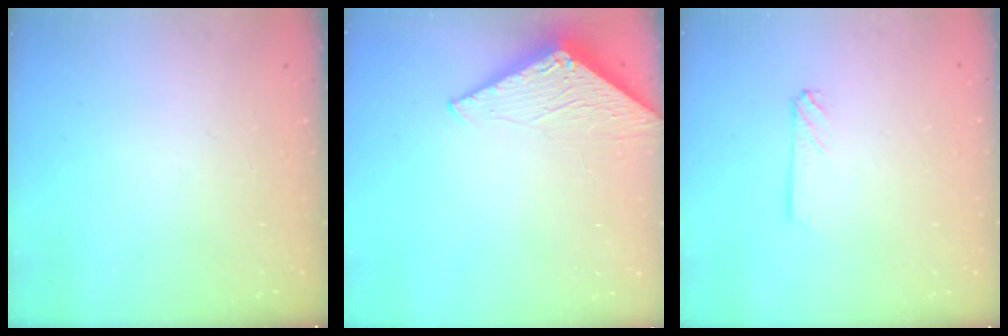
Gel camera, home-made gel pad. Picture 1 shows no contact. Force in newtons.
{"total": 2.8, "press": 2.8, "slide": 0.2}
{"total": 2.2, "press": 2.2, "slide": 0.3}